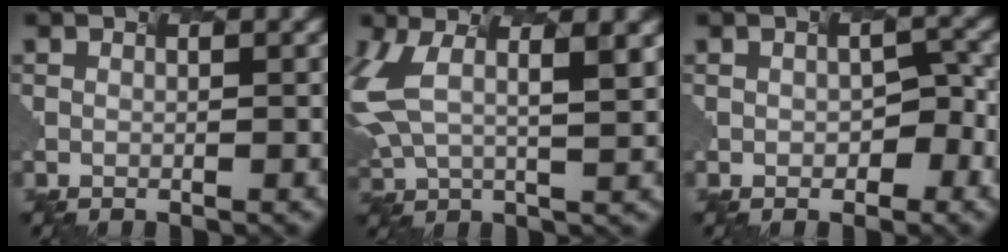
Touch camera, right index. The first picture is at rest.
{"total": 6.3, "force": [1.9, 2.7, 5.4], "torque": [-0.141, 0.003, 0.052]}
{"total": 2.2, "force": [-1.2, 1.2, 1.5], "torque": [-0.027, -0.003, -0.007]}